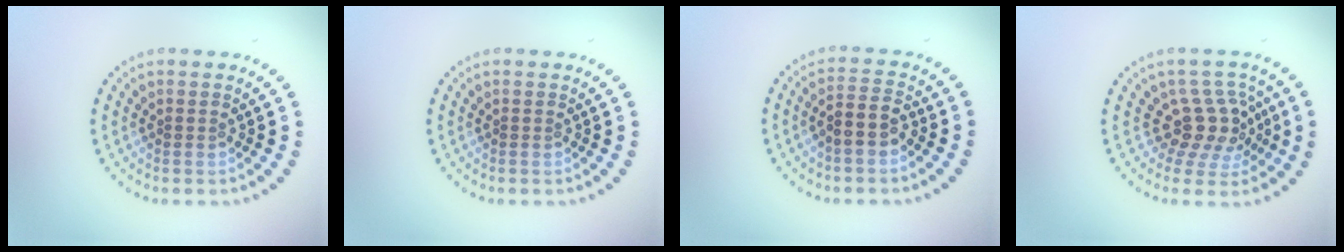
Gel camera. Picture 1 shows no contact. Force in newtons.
{"total": 0.0}
{"total": 2.5, "press": 2.2, "slide": 1.1}
{"total": 3.8, "press": 3.0, "slide": 2.3}